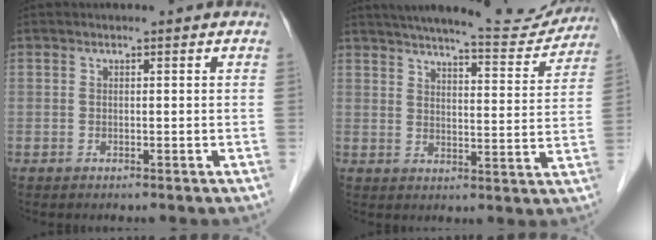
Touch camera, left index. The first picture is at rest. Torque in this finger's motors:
{"motor_torque": [0.80, -0.83, 0.33, 0.04]}